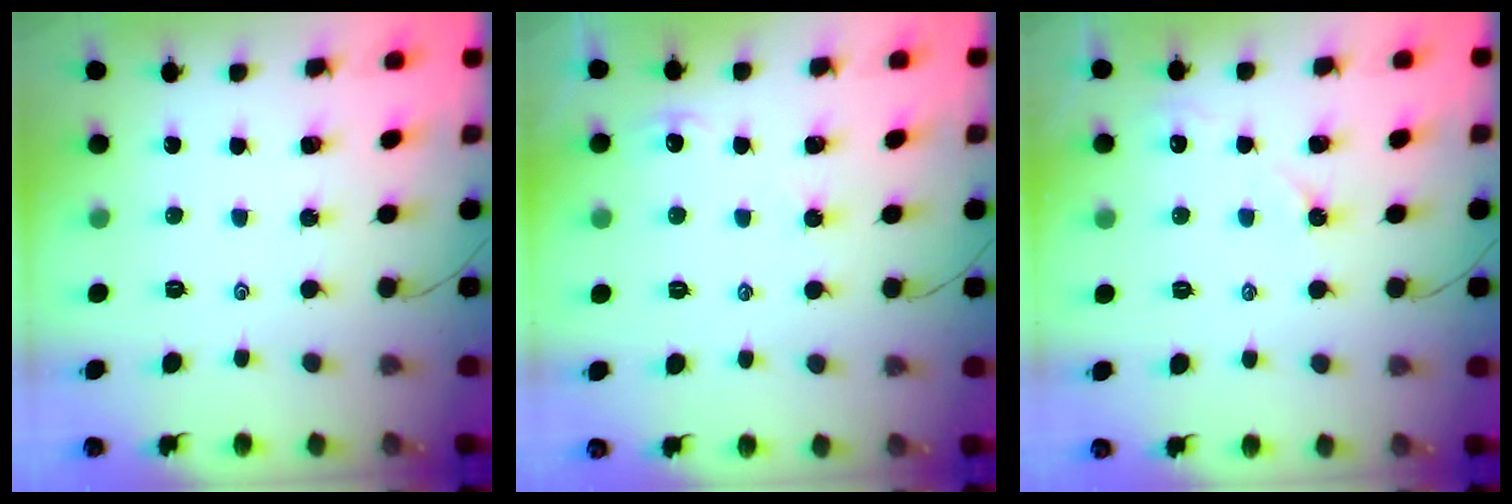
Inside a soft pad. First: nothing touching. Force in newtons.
{"total": 1.8, "press": 1.8, "slide": 0.2}
{"total": 2.4, "press": 2.4, "slide": 0.6}